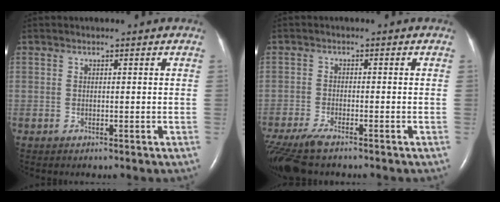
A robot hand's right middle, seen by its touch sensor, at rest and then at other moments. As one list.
[{"total": 7.6, "force": [-6.0, 1.5, 4.4], "torque": [-0.089, -0.020, -0.109]}]